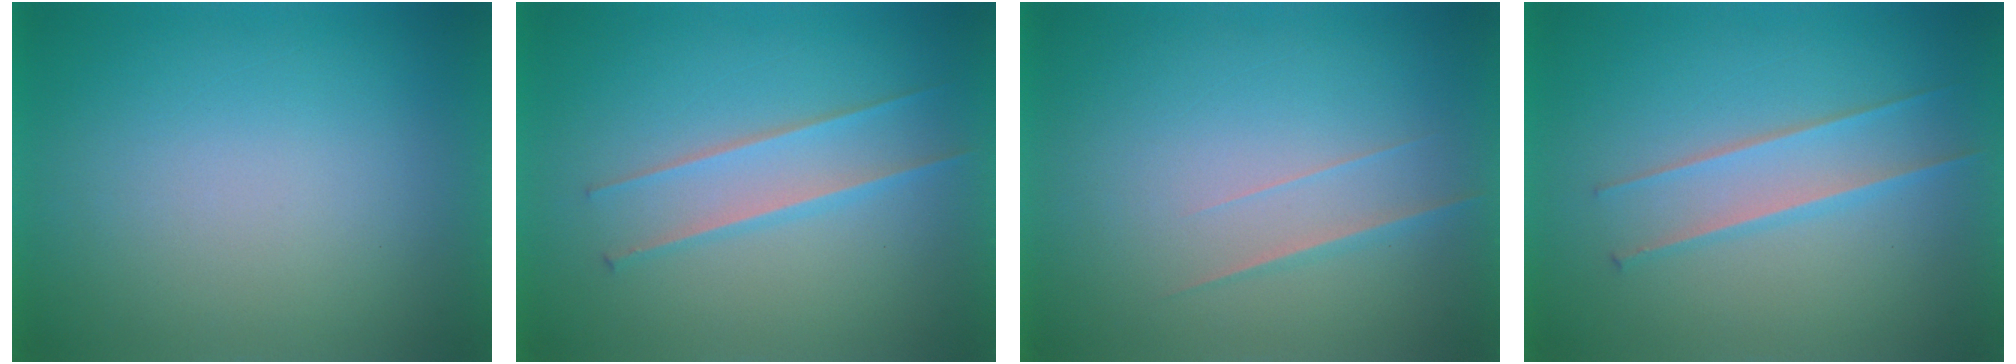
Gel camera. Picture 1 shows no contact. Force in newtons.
{"total": 2.4}
{"total": 1.5}
{"total": 2.0}